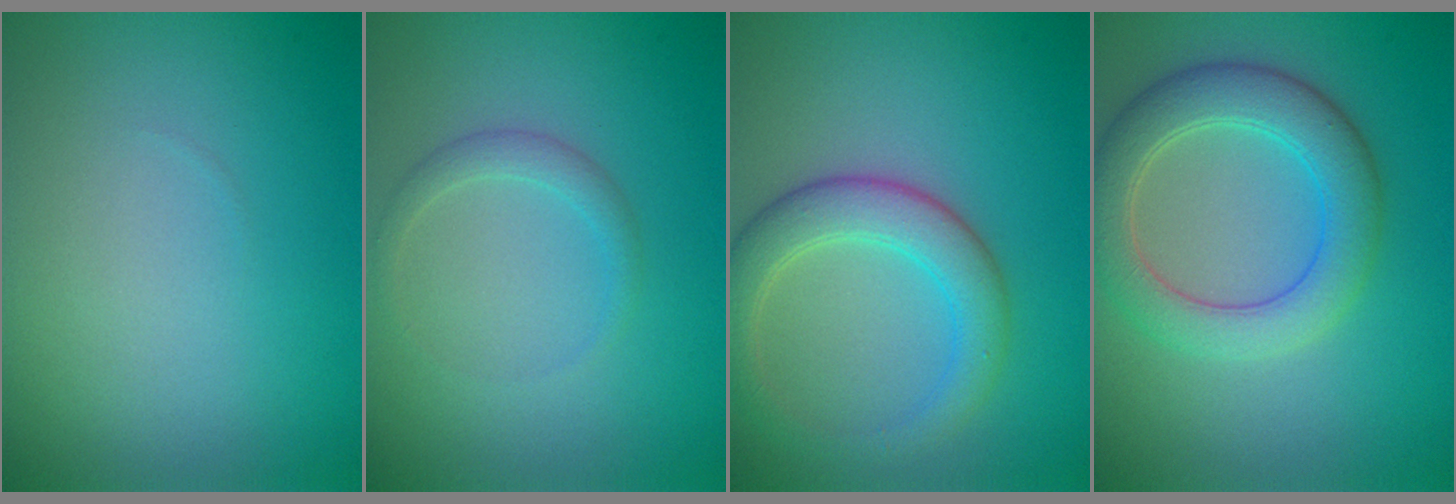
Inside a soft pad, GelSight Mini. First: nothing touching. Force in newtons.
{"total": 1.4, "press": 1.4, "slide": 0.0}
{"total": 4.4, "press": 4.4, "slide": 0.3}
{"total": 5.2, "press": 5.2, "slide": 0.1}